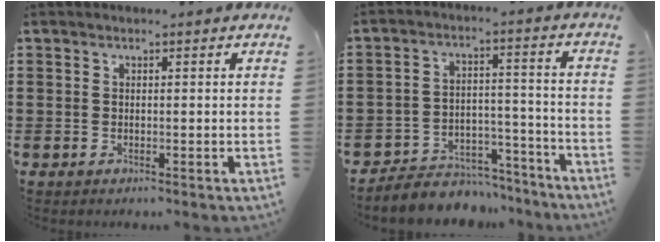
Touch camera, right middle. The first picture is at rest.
{"total": 5.9, "force": [-5.5, 1.9, 0.4], "torque": [-0.007, 0.020, -0.109]}